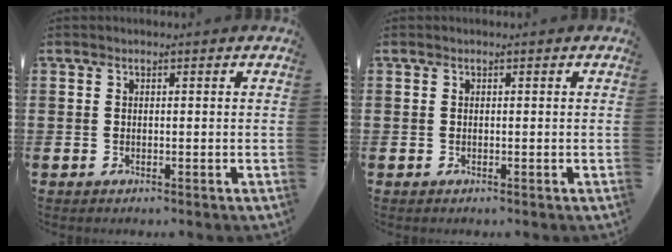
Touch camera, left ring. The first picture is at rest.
{"total": 0.0}